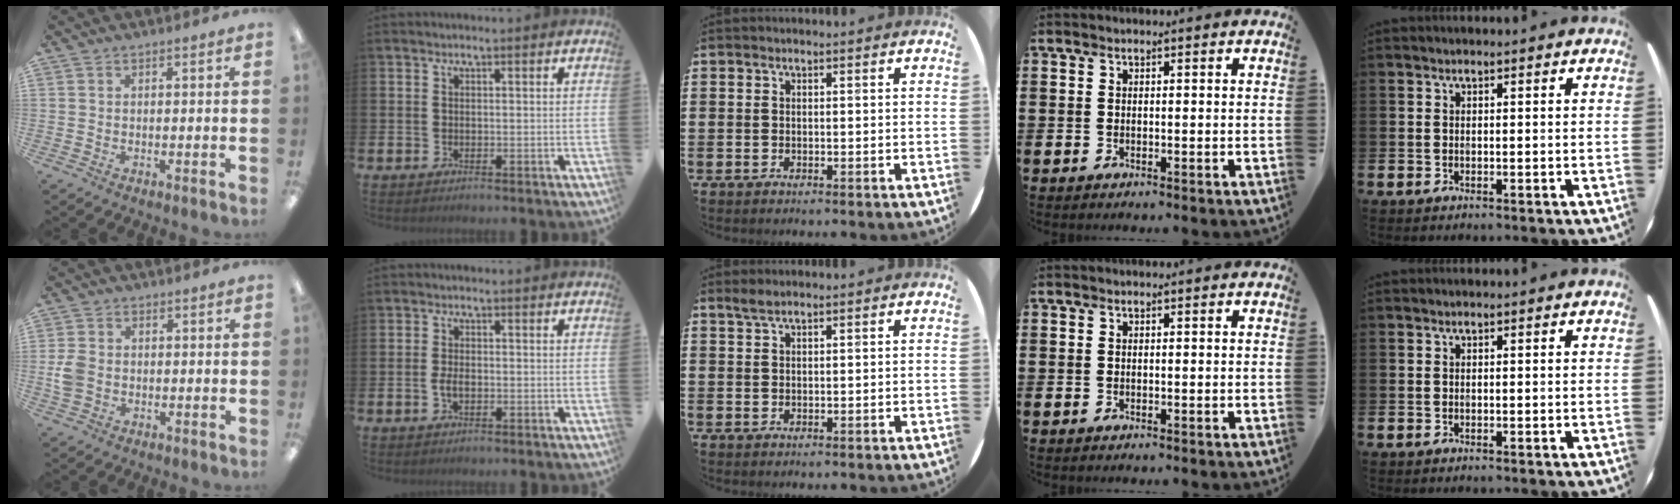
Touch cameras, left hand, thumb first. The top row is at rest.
{"thumb": {"total": 5.0, "force": [-0.6, 4.0, 2.9], "torque": [-0.065, 0.006, -0.010]}, "index": {"total": 2.1, "force": [-0.4, 1.2, 1.7], "torque": [-0.030, 0.002, -0.009]}, "middle": {"total": 1.4, "force": [1.2, 0.2, 0.7], "torque": [-0.015, 0.003, 0.022]}}